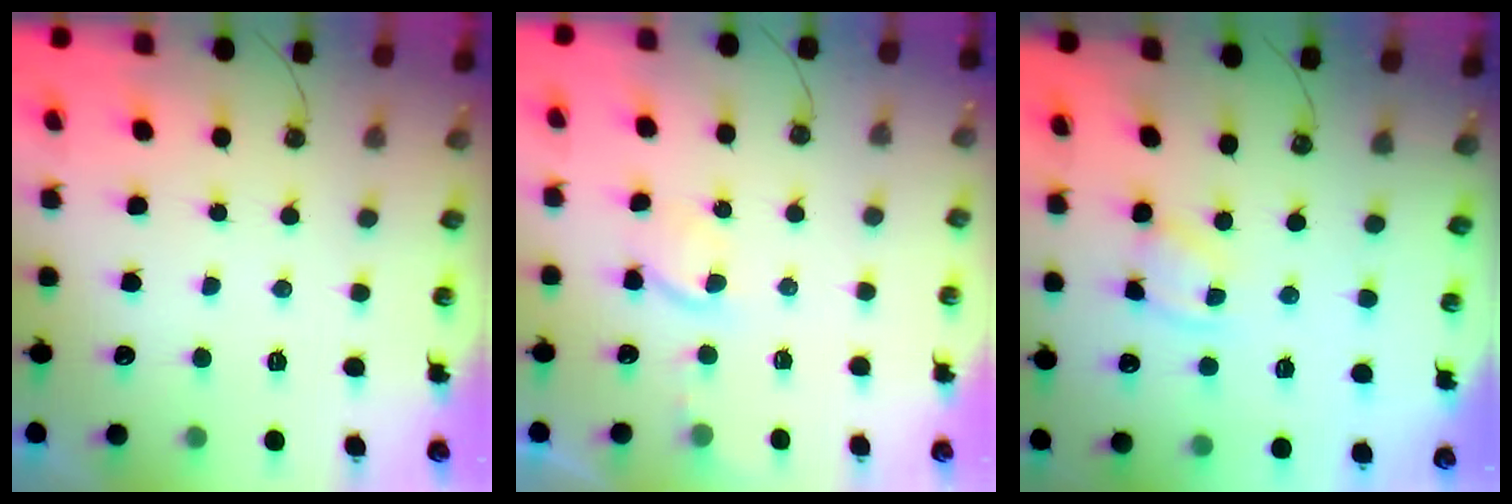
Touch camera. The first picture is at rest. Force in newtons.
{"total": 3.6, "press": 3.6, "slide": 0.5}
{"total": 2.5, "press": 2.5, "slide": 0.1}